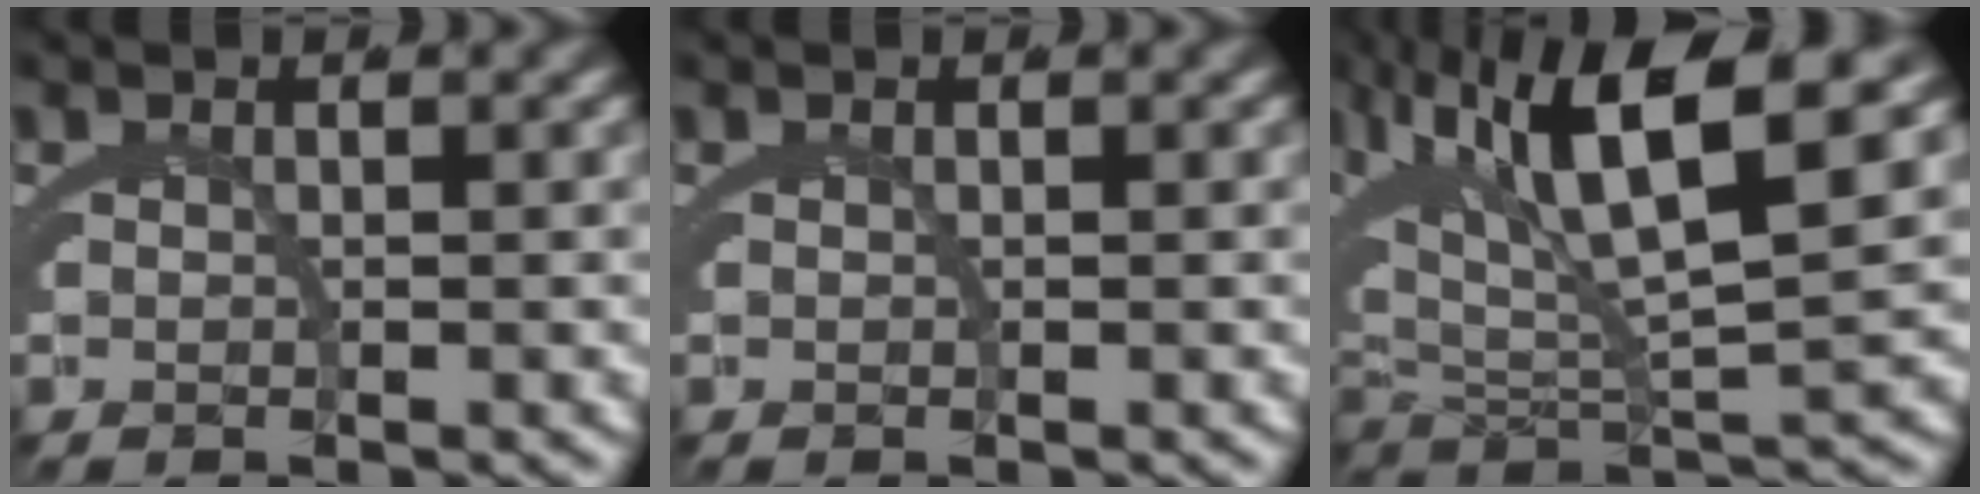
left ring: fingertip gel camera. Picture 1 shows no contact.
{"total": 0.0}
{"total": 12.3, "force": [4.7, 5.4, 10.0], "torque": [-0.190, 0.004, 0.080]}